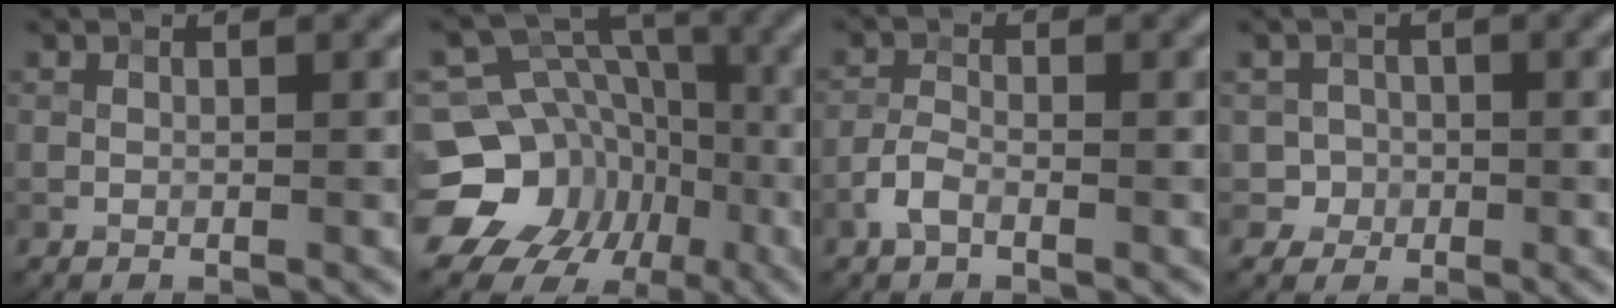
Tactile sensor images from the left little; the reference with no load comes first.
{"total": 15.2, "force": [-6.4, 12.8, 5.3], "torque": [-0.098, -0.017, -0.110]}
{"total": 2.0, "force": [-1.4, 0.8, 1.2], "torque": [-0.024, 0.006, -0.034]}
{"total": 2.7, "force": [0.1, 2.6, 0.6], "torque": [0.002, 0.005, 0.003]}